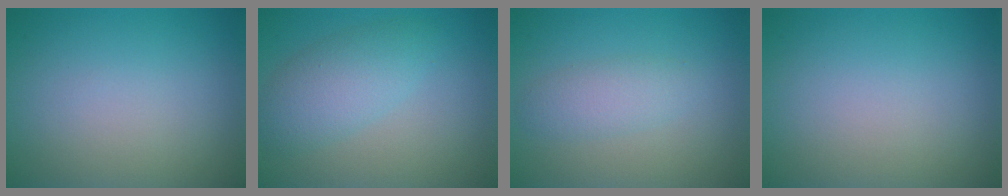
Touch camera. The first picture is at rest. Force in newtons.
{"total": 3.8, "press": 3.8, "slide": 0.2}
{"total": 2.1, "press": 2.1, "slide": 0.1}
{"total": 0.0}